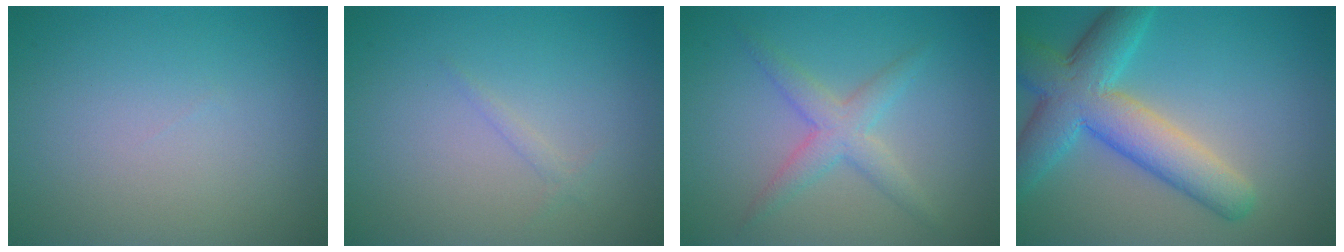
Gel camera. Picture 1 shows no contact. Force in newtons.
{"total": 0.6, "press": 0.6, "slide": 0.1}
{"total": 2.8, "press": 2.8, "slide": 0.1}
{"total": 7.7, "press": 7.7, "slide": 0.3}